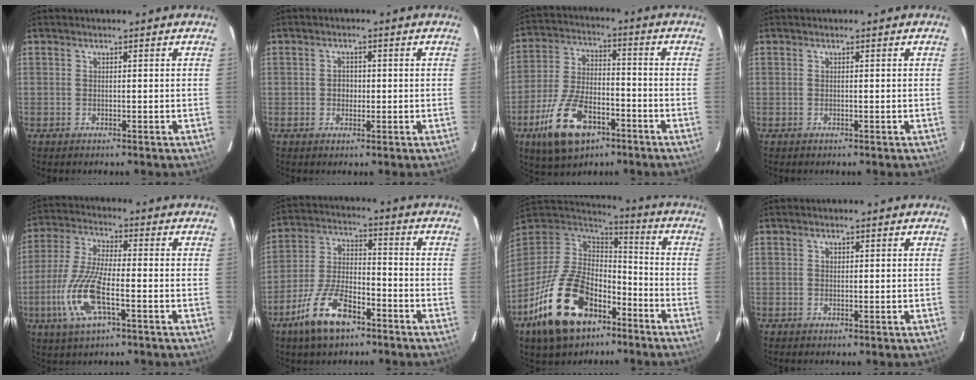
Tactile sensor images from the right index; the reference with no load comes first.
{"total": 2.1, "force": [-0.2, 1.9, 0.8], "torque": [-0.013, 0.006, -0.005]}
{"total": 15.0, "force": [-8.0, 7.3, 10.4], "torque": [-0.222, -0.008, -0.139]}
{"total": 0.0}
{"total": 12.9, "force": [-4.5, 3.6, 11.5], "torque": [-0.253, -0.009, -0.090]}
{"total": 12.7, "force": [-7.9, 5.1, 8.5], "torque": [-0.181, -0.001, -0.144]}
{"total": 22.5, "force": [-12.1, 13.3, 13.4], "torque": [-0.285, -0.003, -0.196]}
{"total": 0.6, "force": [0.1, 0.5, 0.1], "torque": [0.000, 0.003, 0.002]}